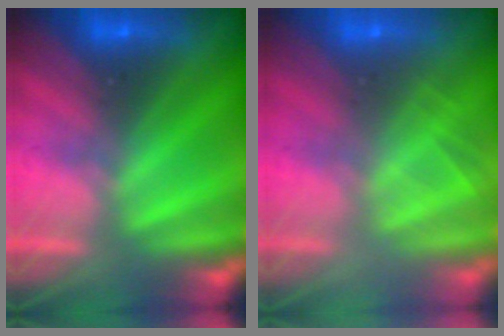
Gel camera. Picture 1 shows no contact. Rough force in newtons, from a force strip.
{"total": 2.0}